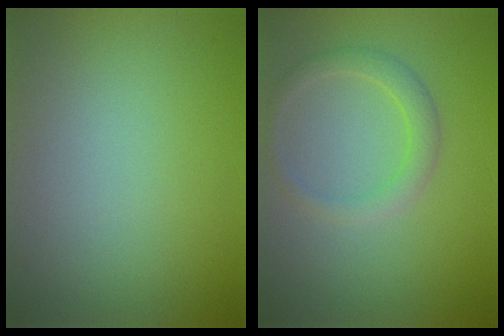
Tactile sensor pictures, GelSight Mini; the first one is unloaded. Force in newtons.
{"total": 2.1, "press": 2.1, "slide": 0.1}